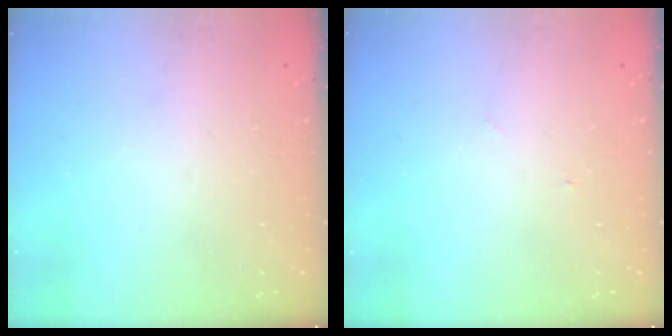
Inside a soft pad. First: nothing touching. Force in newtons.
{"total": 2.8, "press": 2.8, "slide": 0.3}